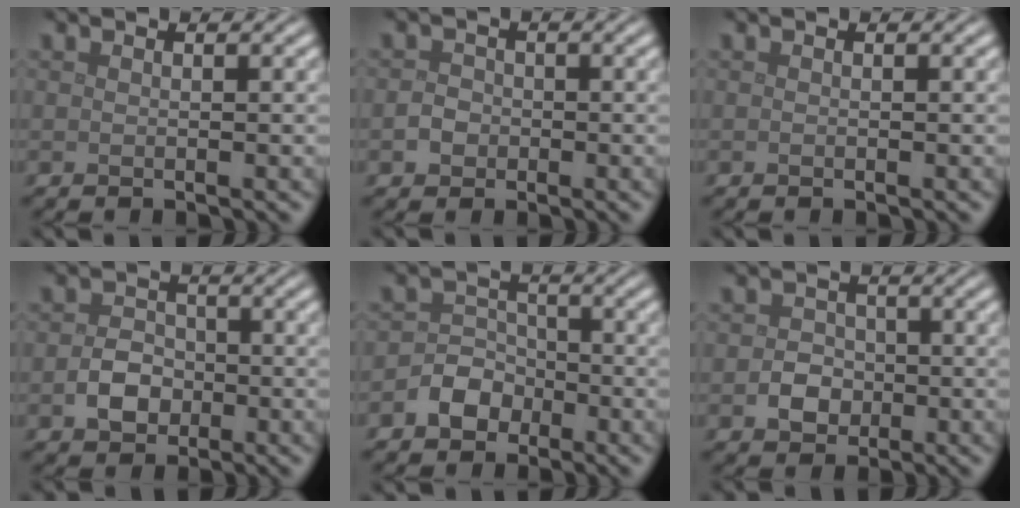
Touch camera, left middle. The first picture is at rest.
{"total": 1.6, "force": [-0.5, 1.4, 0.6], "torque": [-0.007, 0.001, -0.014]}
{"total": 0.0}
{"total": 2.9, "force": [-1.0, 2.2, 1.5], "torque": [-0.023, 0.002, -0.022]}
{"total": 2.9, "force": [-1.5, 2.3, 1.0], "torque": [-0.004, 0.008, -0.034]}
{"total": 2.4, "force": [-0.7, 2.1, 1.0], "torque": [-0.011, 0.000, -0.017]}